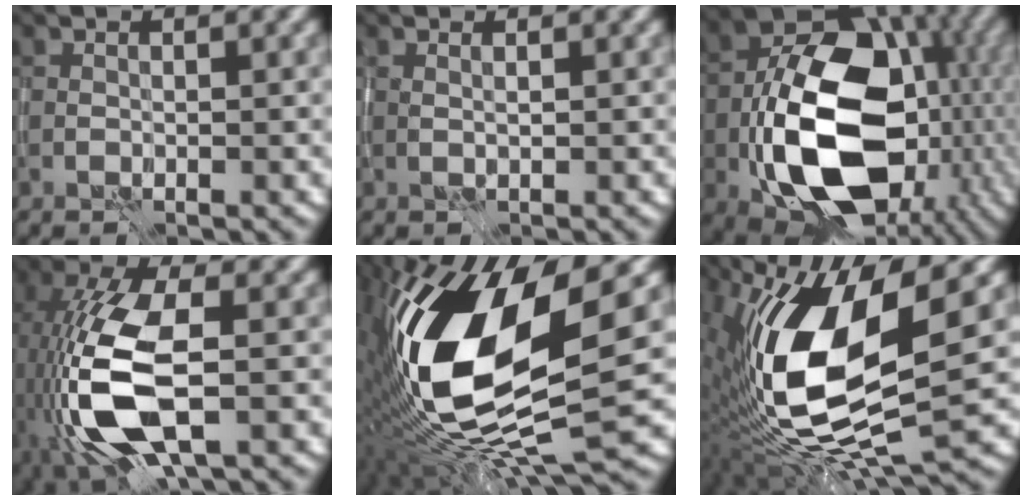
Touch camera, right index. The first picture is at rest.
{"total": 0.6, "force": [0.4, -0.1, 0.5], "torque": [-0.012, -0.001, 0.008]}
{"total": 16.7, "force": [-4.4, 10.8, 12.0], "torque": [-0.187, -0.019, -0.073]}
{"total": 10.9, "force": [-2.5, 4.6, 9.5], "torque": [-0.213, -0.002, -0.052]}
{"total": 17.1, "force": [0.5, 6.4, 15.9], "torque": [-0.319, 0.001, 0.010]}
{"total": 14.2, "force": [0.6, 5.2, 13.2], "torque": [-0.261, -0.011, 0.005]}